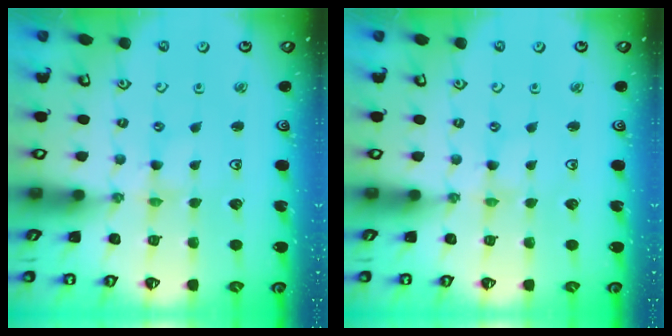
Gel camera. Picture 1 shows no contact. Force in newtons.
{"total": 0.0}